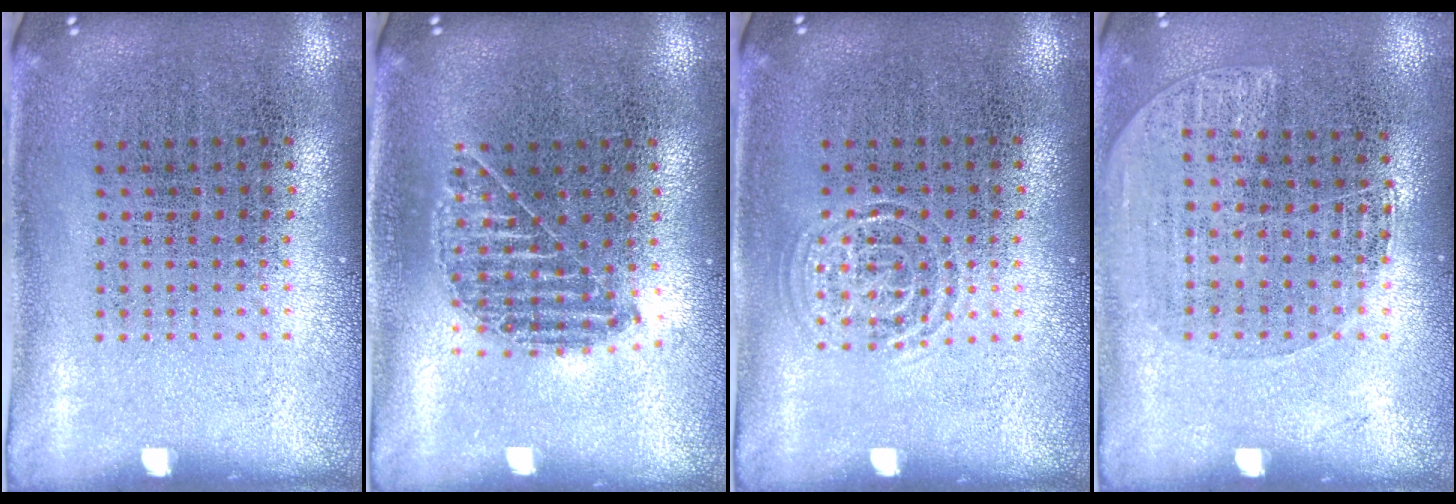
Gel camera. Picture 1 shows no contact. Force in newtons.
{"total": 1.0, "press": 0.9, "slide": 0.2}
{"total": 0.8, "press": 0.8, "slide": 0.0}
{"total": 1.1, "press": 1.1, "slide": 0.4}